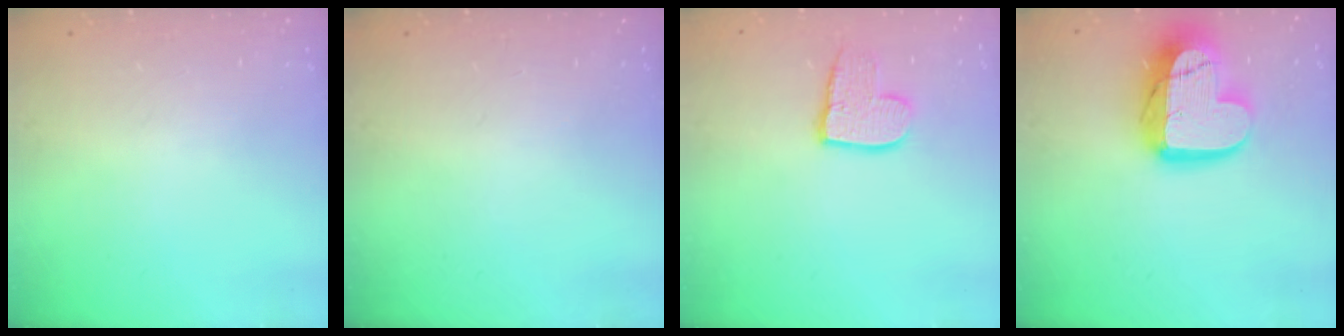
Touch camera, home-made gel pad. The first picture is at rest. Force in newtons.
{"total": 0.0}
{"total": 9.2, "press": 9.2, "slide": 0.6}
{"total": 16.1, "press": 16.1, "slide": 0.9}